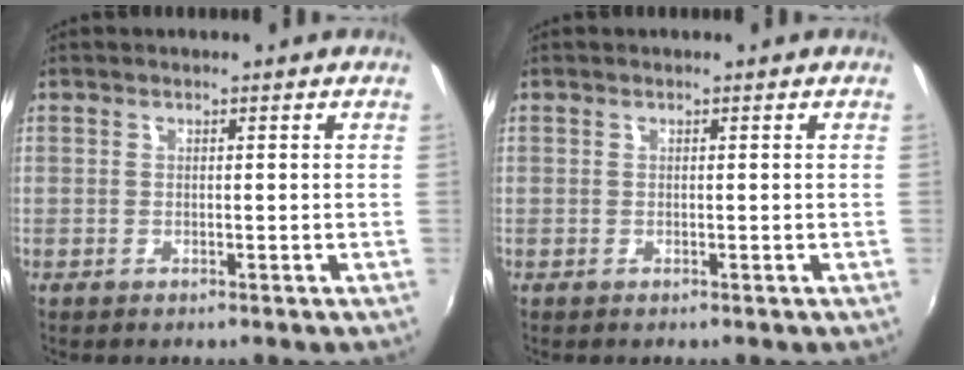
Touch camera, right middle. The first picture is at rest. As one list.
[{"total": 0.0}]